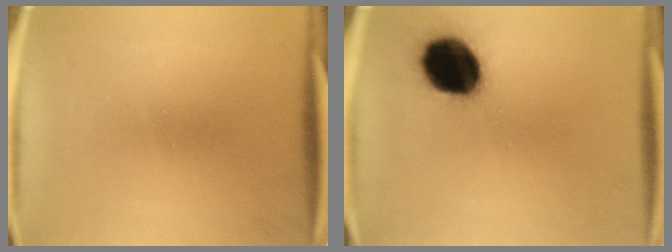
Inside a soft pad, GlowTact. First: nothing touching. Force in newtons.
{"total": 17.4}